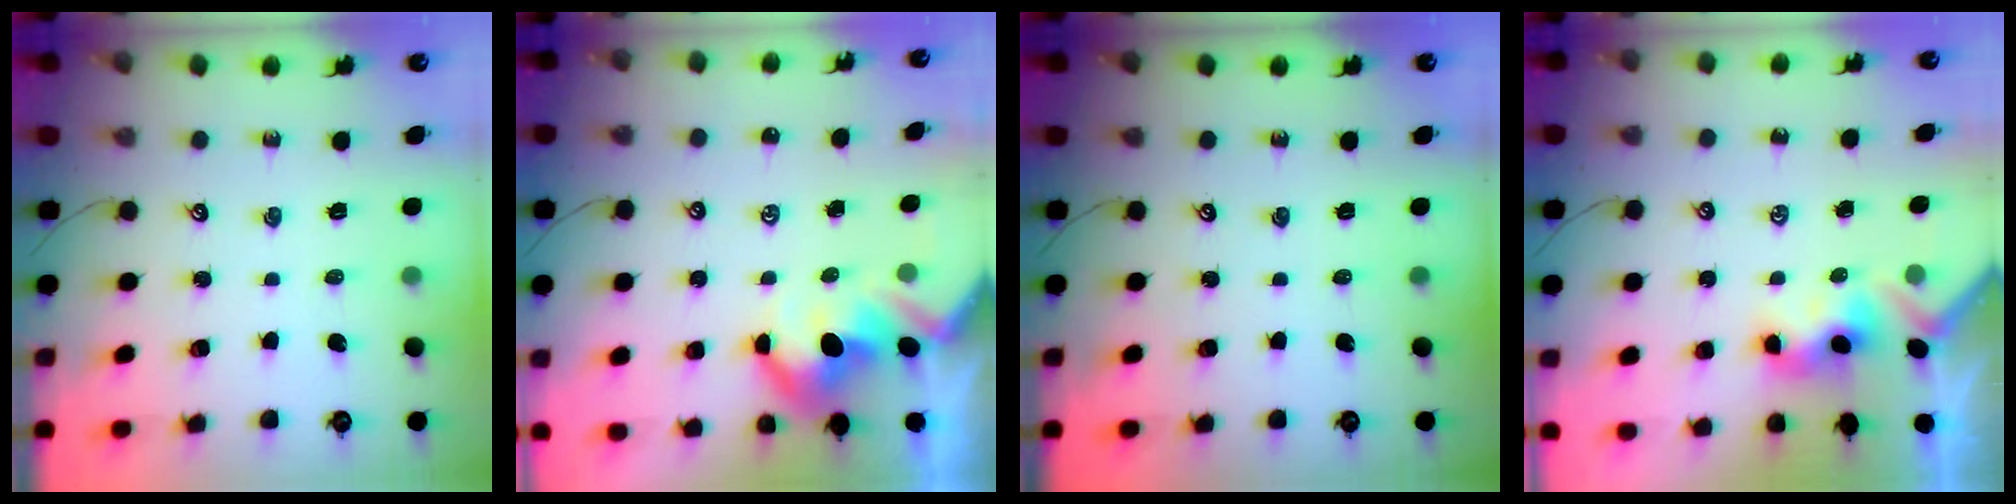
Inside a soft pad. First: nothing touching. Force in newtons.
{"total": 7.7, "press": 7.6, "slide": 1.1}
{"total": 0.0}
{"total": 3.8, "press": 3.8, "slide": 0.2}